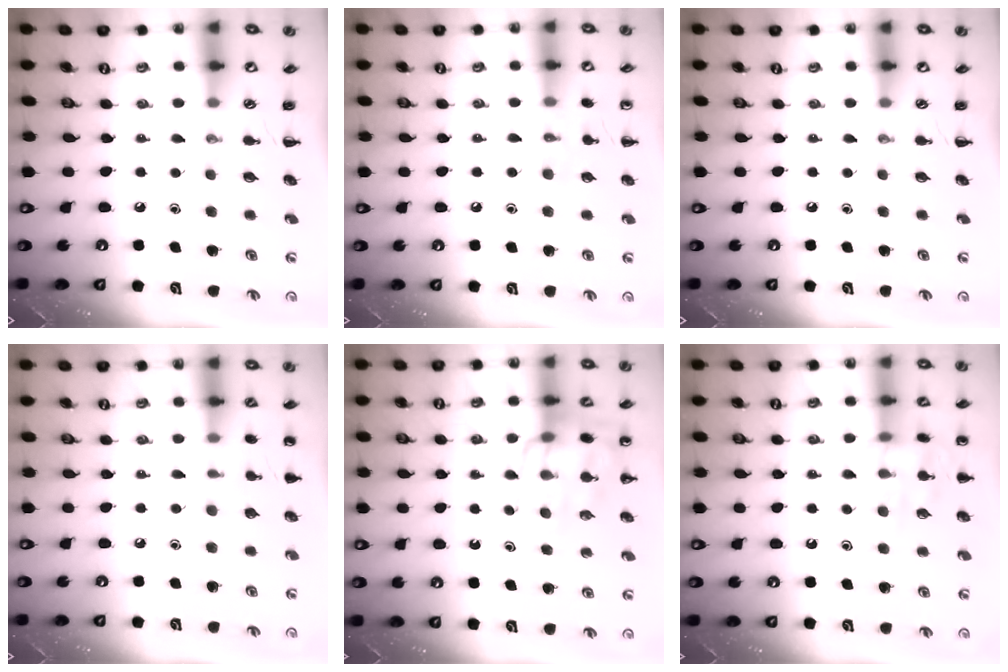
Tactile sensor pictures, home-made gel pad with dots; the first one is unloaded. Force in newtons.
{"total": 7.1, "press": 6.8, "slide": 1.8}
{"total": 0.0}
{"total": 5.3, "press": 5.1, "slide": 1.5}
{"total": 13.2, "press": 13.1, "slide": 2.1}
{"total": 12.3, "press": 12.3, "slide": 0.9}